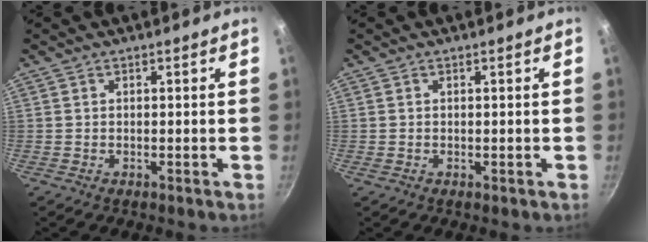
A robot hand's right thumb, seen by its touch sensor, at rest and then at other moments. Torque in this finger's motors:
{"motor_torque": [0.93, 0.42, 0.84, -0.66, 0.06]}